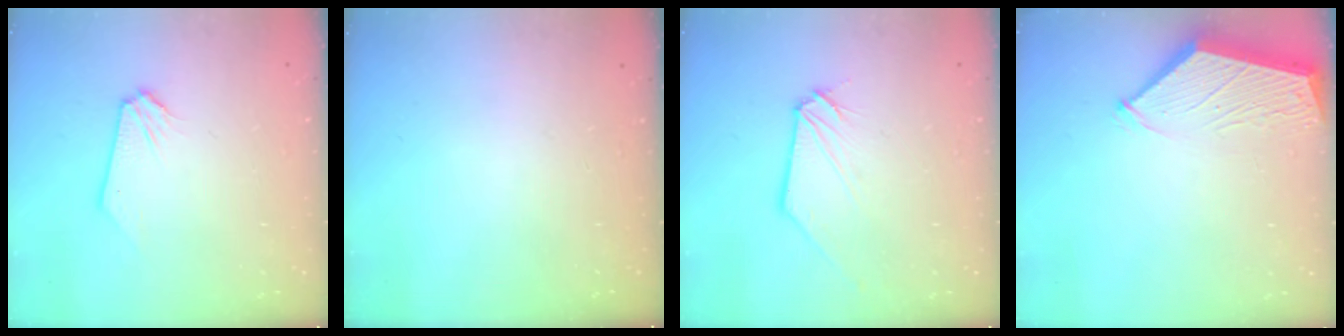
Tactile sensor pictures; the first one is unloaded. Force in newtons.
{"total": 0.0}
{"total": 0.8, "press": 0.8, "slide": 0.1}
{"total": 2.9, "press": 2.9, "slide": 0.4}